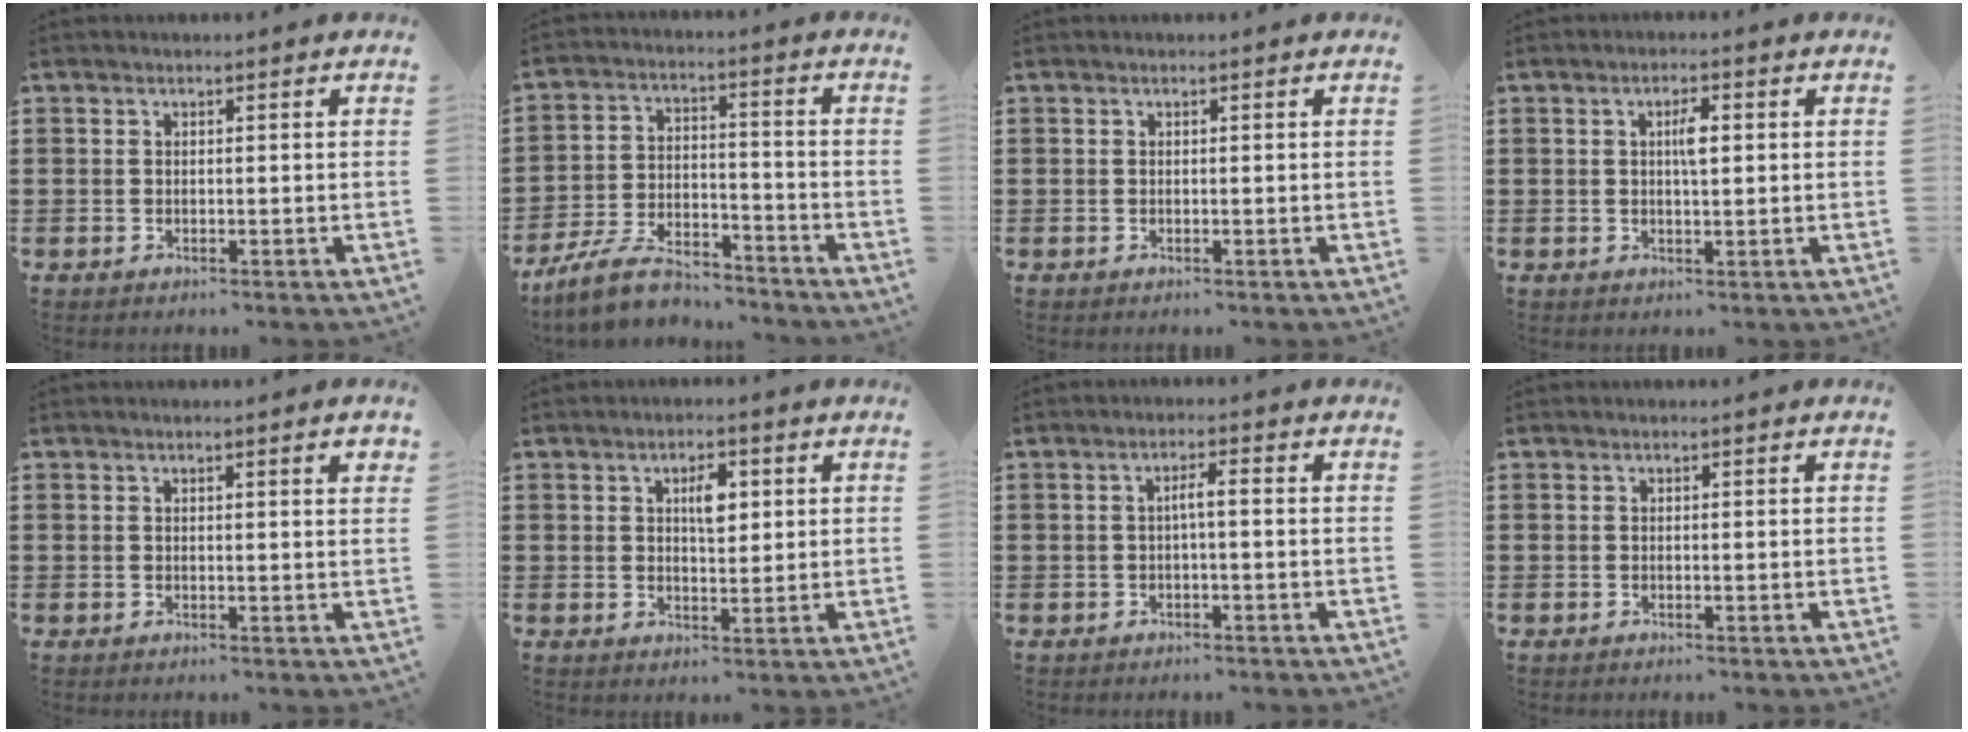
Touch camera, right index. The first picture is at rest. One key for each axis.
{"total": 8.8, "fx": -7.9, "fy": 1.8, "fz": 3.4, "tx": -0.077, "ty": 0.015, "tz": -0.154}
{"total": 0.0}
{"total": 3.1, "fx": 0.5, "fy": 0.9, "fz": 2.9, "tx": -0.050, "ty": 0.002, "tz": 0.003}
{"total": 1.5, "fx": 0.7, "fy": 0.1, "fz": 1.3, "tx": -0.027, "ty": 0.001, "tz": 0.012}
{"total": 4.2, "fx": 1.3, "fy": 1.9, "fz": 3.5, "tx": -0.049, "ty": 0.000, "tz": 0.015}
{"total": 2.1, "fx": -0.4, "fy": 0.2, "fz": 2.1, "tx": -0.039, "ty": 0.003, "tz": -0.009}
{"total": 0.0}